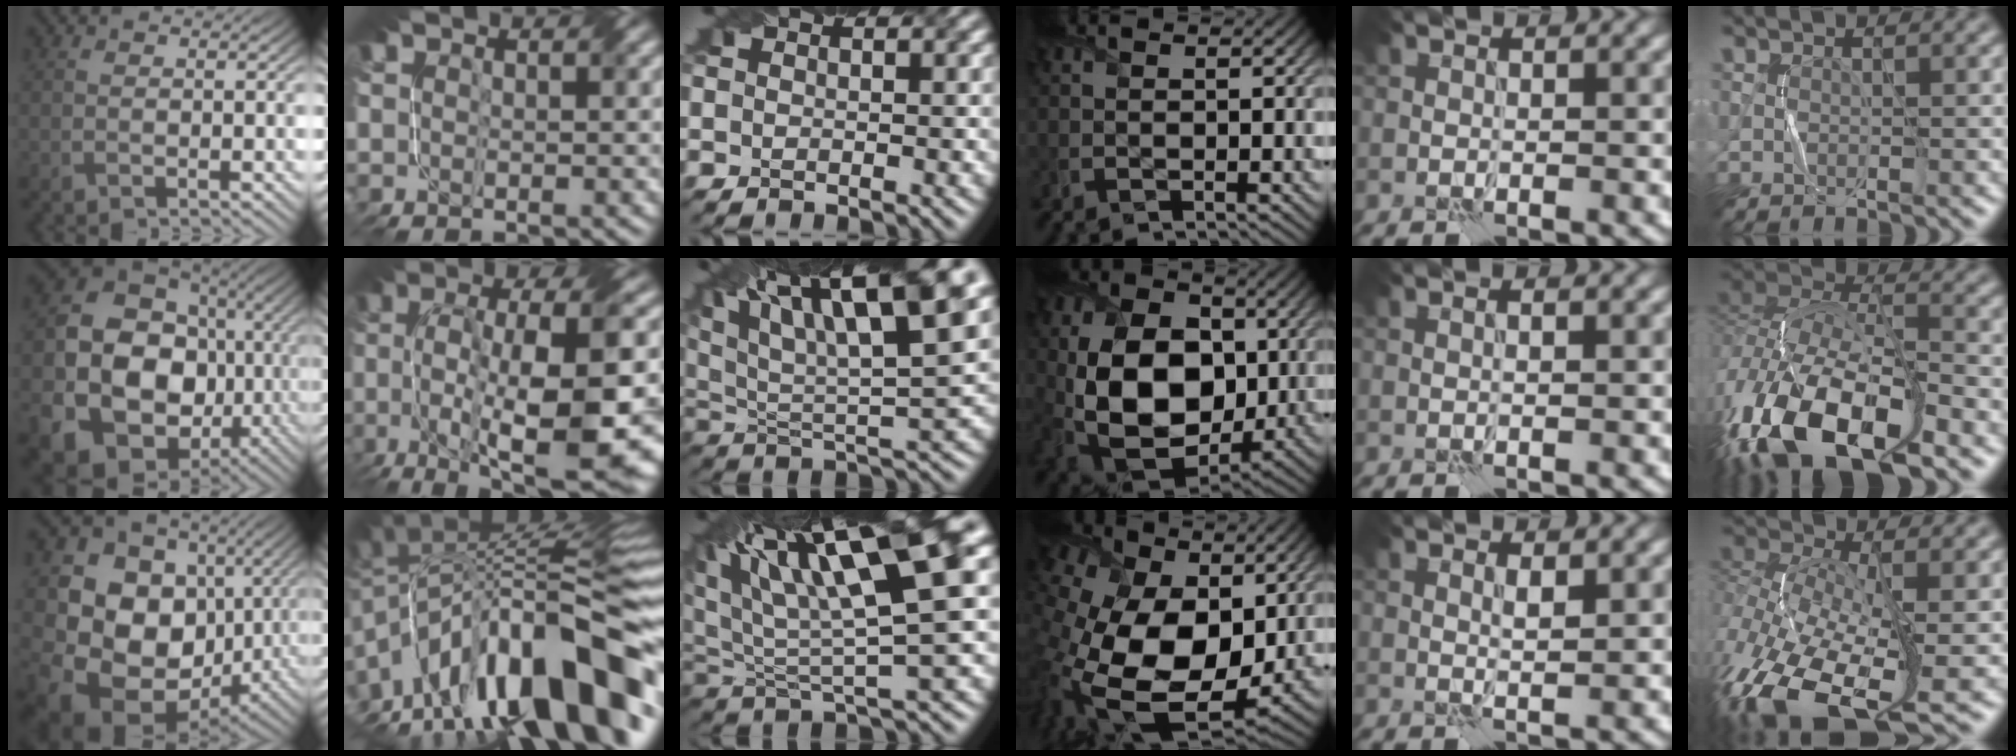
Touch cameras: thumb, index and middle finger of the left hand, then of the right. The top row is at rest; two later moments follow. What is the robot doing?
{"motion": "fold", "object": "netting"}